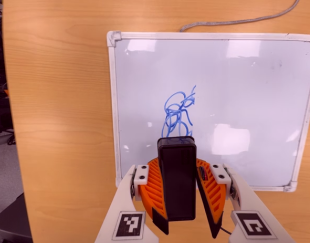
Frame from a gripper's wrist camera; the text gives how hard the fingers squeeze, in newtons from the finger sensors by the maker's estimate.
{"total": 10.1, "left": 10.5, "right": 9.7}